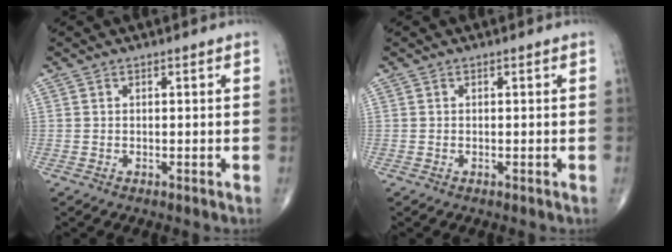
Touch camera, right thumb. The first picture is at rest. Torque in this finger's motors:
{"motor_torque": [0.88, -0.02, 0.06, -0.06, 0.00]}